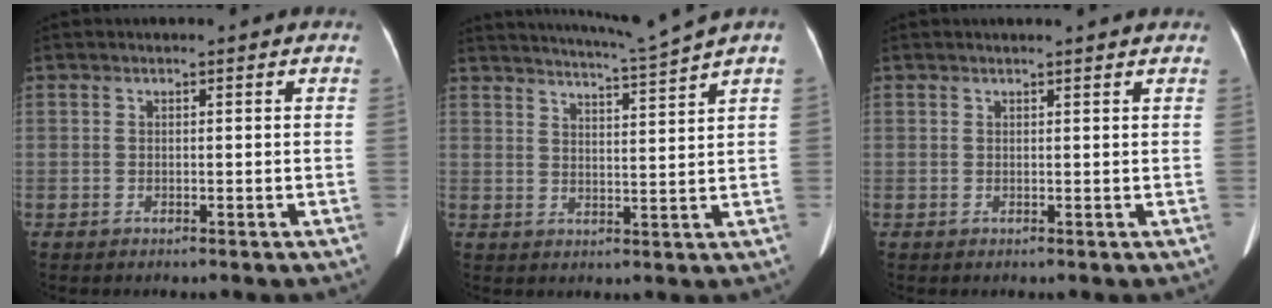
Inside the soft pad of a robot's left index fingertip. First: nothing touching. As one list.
[{"total": 7.8, "force": [7.0, -2.7, 2.2], "torque": [-0.046, -0.028, 0.112]}, {"total": 3.1, "force": [2.8, -0.1, 1.2], "torque": [-0.017, 0.014, 0.029]}]